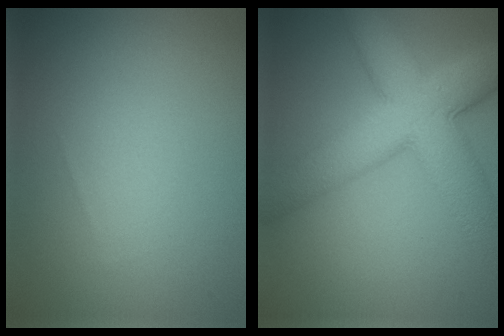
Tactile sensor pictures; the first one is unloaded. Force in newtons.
{"total": 10.3, "press": 10.3, "slide": 0.4}